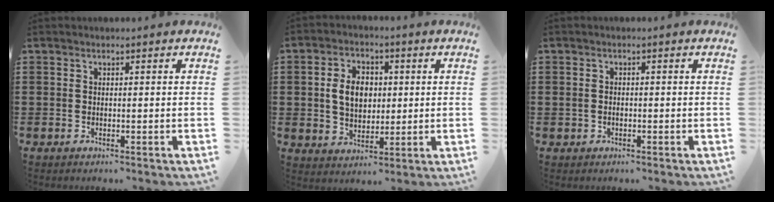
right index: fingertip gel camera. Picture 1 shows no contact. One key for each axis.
{"total": 6.4, "fx": 0.5, "fy": 4.6, "fz": 4.4, "tx": -0.104, "ty": 0.006, "tz": 0.000}
{"total": 0.8, "fx": -0.2, "fy": 0.6, "fz": 0.4, "tx": -0.011, "ty": 0.003, "tz": -0.005}